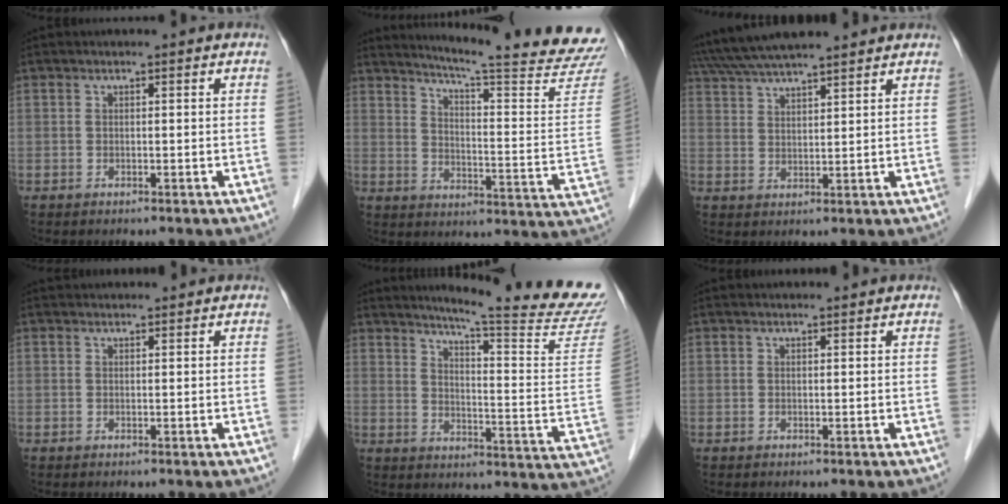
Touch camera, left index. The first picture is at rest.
{"total": 25.2, "force": [23.4, -1.0, 9.3], "torque": [-0.140, -0.125, 0.285]}
{"total": 13.3, "force": [11.9, 1.2, 6.0], "torque": [-0.115, 0.042, 0.196]}
{"total": 2.9, "force": [2.9, 0.4, 0.5], "torque": [-0.006, 0.029, 0.040]}
{"total": 22.1, "force": [20.0, -2.0, 9.4], "torque": [-0.140, -0.119, 0.243]}
{"total": 2.0, "force": [1.9, 0.2, 0.6], "torque": [-0.008, 0.017, 0.025]}